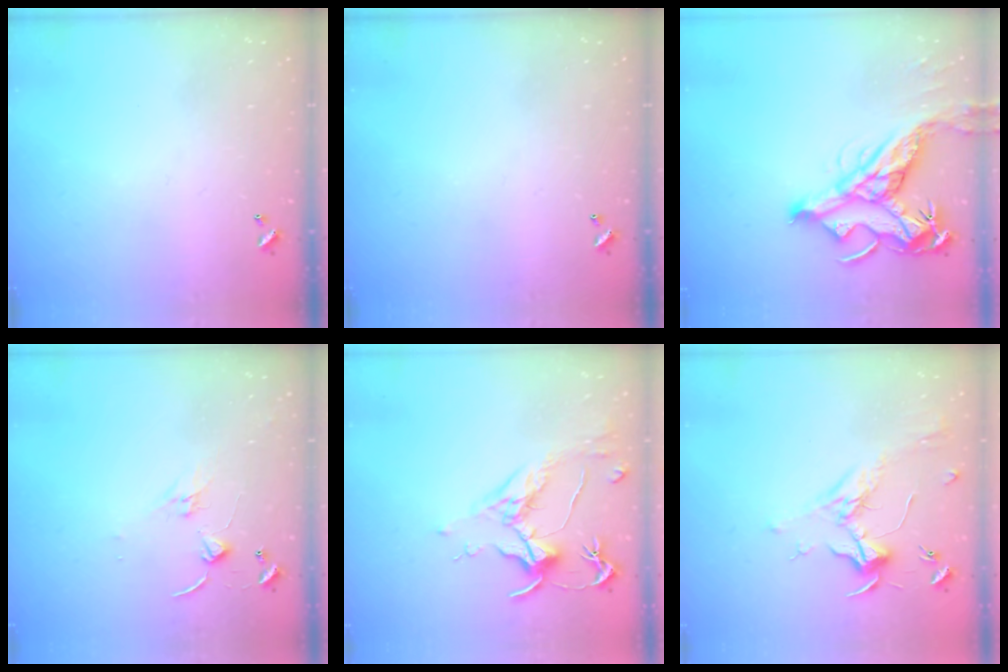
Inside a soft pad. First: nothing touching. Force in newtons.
{"total": 0.0}
{"total": 14.7, "press": 14.5, "slide": 2.1}
{"total": 0.6, "press": 0.5, "slide": 0.3}
{"total": 1.7, "press": 1.4, "slide": 0.9}
{"total": 1.9, "press": 1.7, "slide": 0.8}